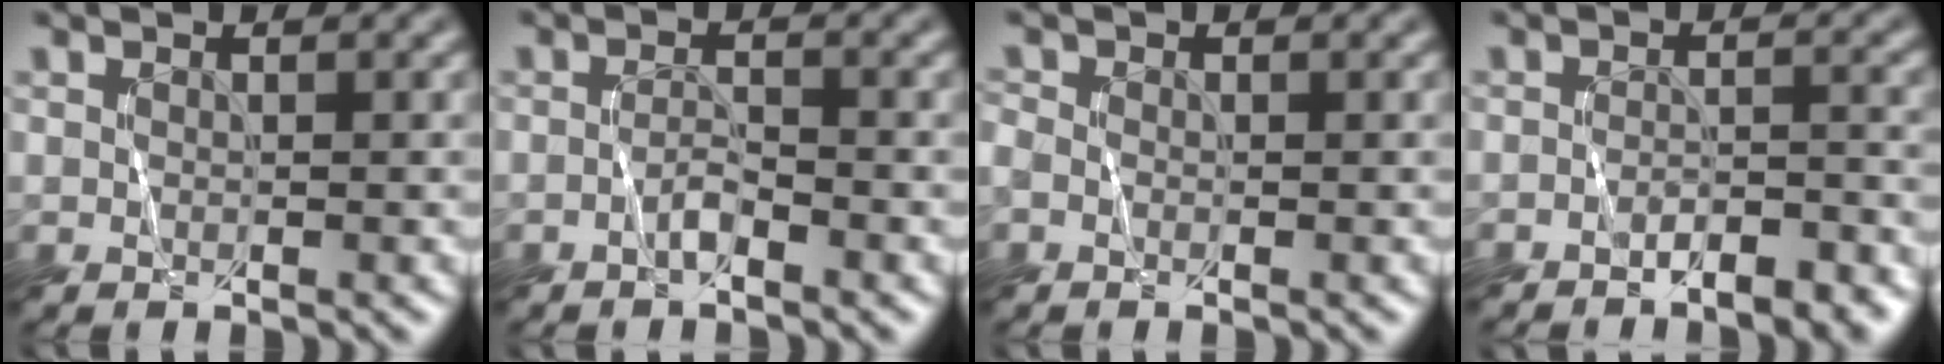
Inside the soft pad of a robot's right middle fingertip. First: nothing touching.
{"total": 1.3, "force": [-1.2, 0.1, 0.6], "torque": [-0.011, 0.006, -0.023]}
{"total": 0.9, "force": [-0.3, 0.8, 0.5], "torque": [-0.005, 0.001, -0.005]}
{"total": 3.1, "force": [-2.6, 0.6, 1.6], "torque": [-0.021, 0.004, -0.039]}